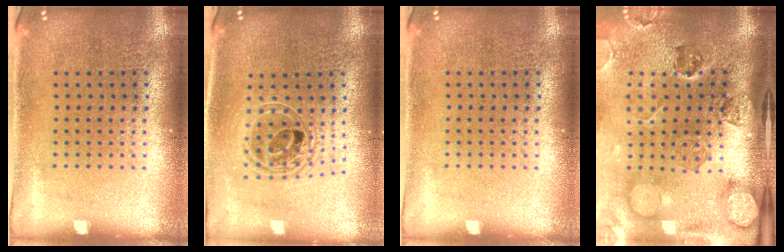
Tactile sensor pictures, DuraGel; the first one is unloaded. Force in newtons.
{"total": 1.8, "press": 1.5, "slide": 0.9}
{"total": 0.0}
{"total": 3.2, "press": 2.7, "slide": 1.6}